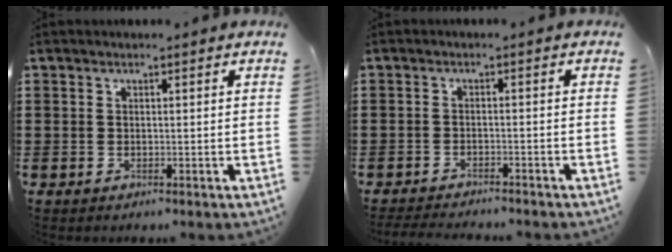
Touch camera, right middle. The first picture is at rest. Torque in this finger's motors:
{"motor_torque": [0.10, 0.03, 0.04, 0.05]}